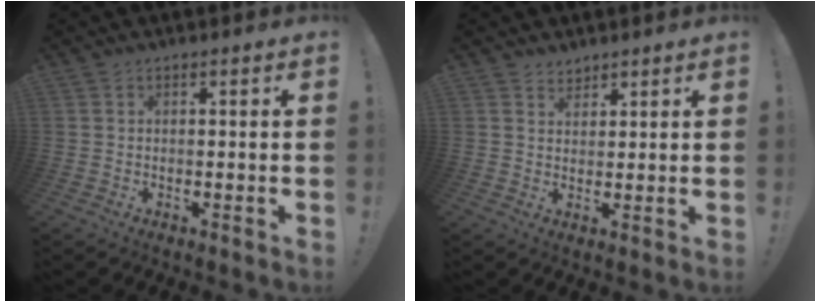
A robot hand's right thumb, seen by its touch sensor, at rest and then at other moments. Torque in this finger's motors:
{"motor_torque": [-0.19, 0.24, 0.01, 0.42, -0.09]}